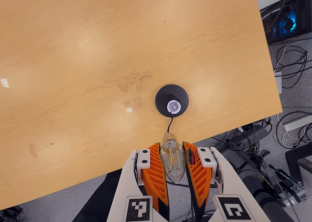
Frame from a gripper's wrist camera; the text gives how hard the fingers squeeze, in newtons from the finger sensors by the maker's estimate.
{"total": 21.6, "left": 25.0, "right": 18.1}